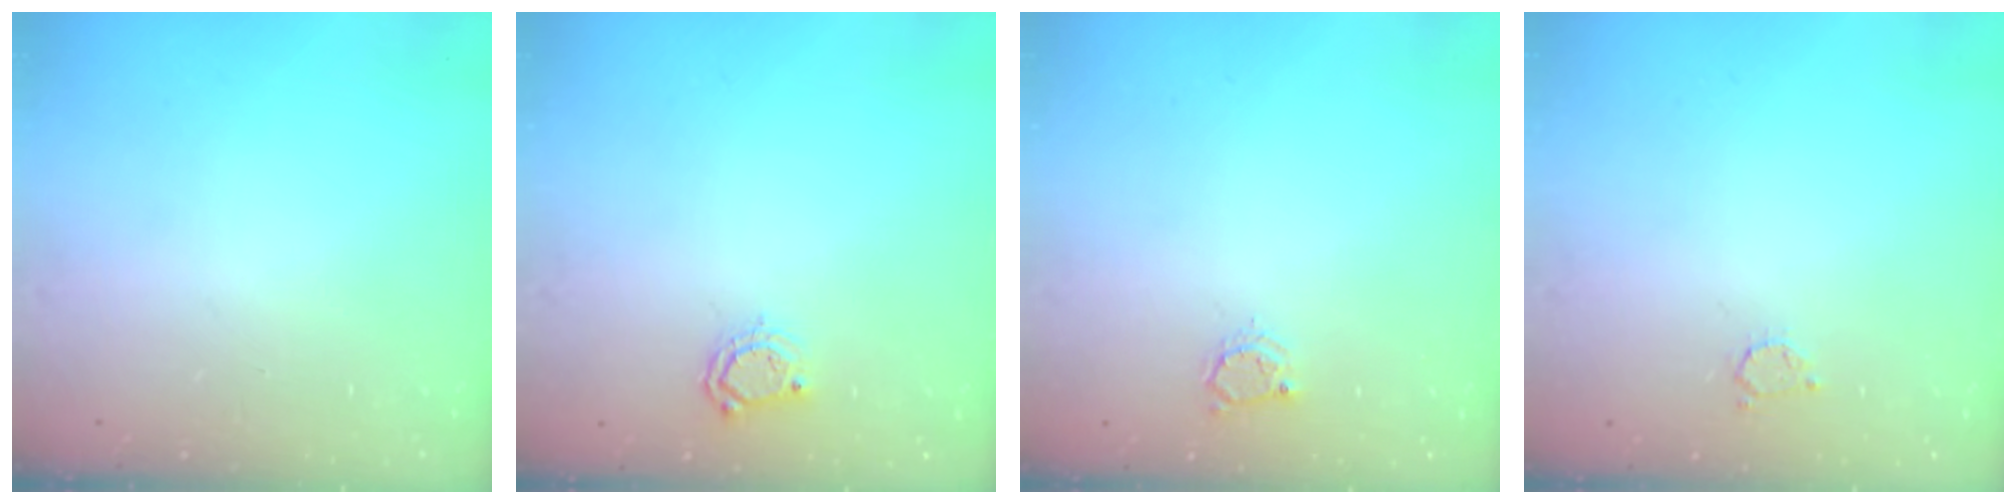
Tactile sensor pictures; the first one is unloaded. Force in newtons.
{"total": 5.5, "press": 5.4, "slide": 0.6}
{"total": 3.1, "press": 3.1, "slide": 0.4}
{"total": 2.5, "press": 2.5, "slide": 0.4}